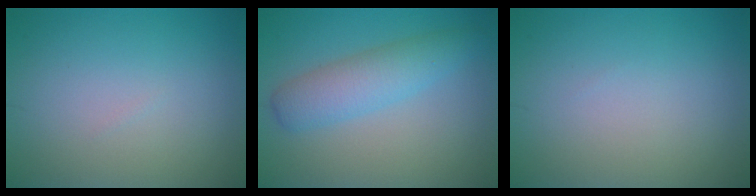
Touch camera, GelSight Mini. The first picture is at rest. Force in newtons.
{"total": 4.0, "press": 4.0, "slide": 0.1}
{"total": 0.0}